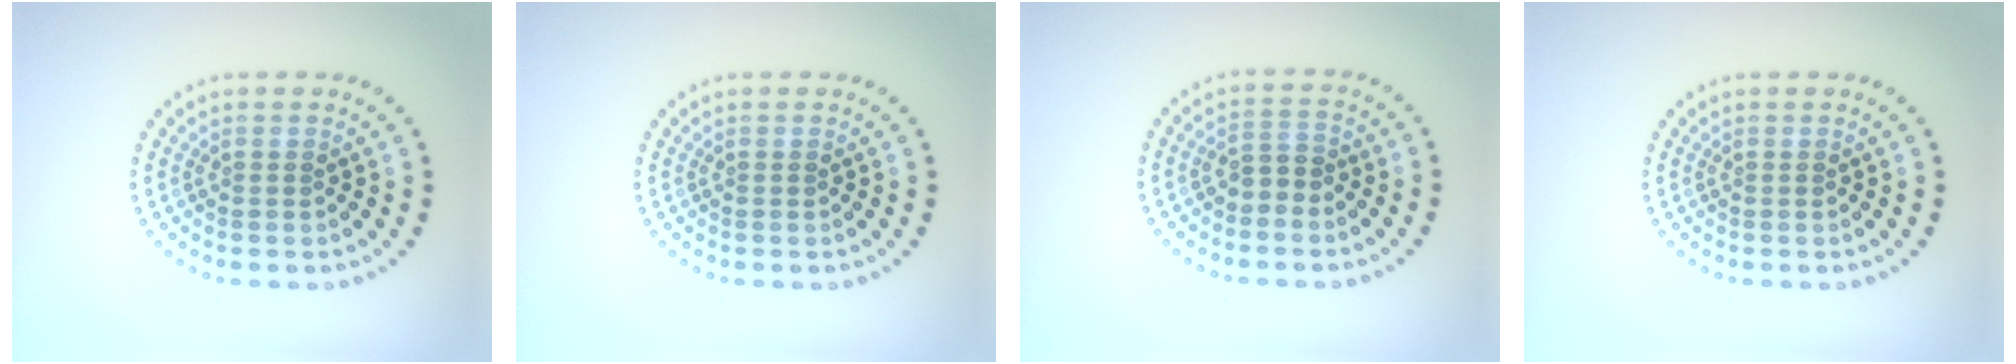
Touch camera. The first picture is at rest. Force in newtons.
{"total": 0.0}
{"total": 1.9, "press": 1.6, "slide": 0.9}
{"total": 0.0}